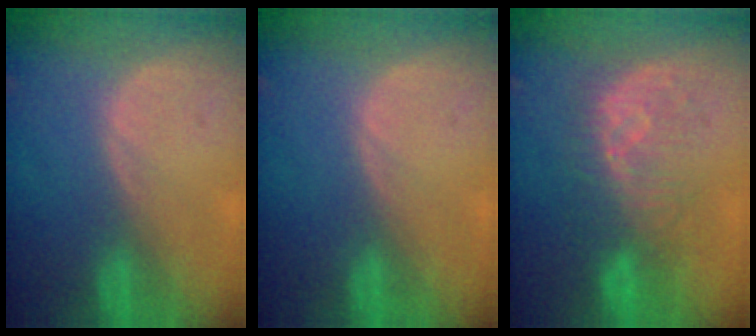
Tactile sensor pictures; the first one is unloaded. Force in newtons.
{"total": 0.0}
{"total": 7.9, "press": 7.9, "slide": 0.5}